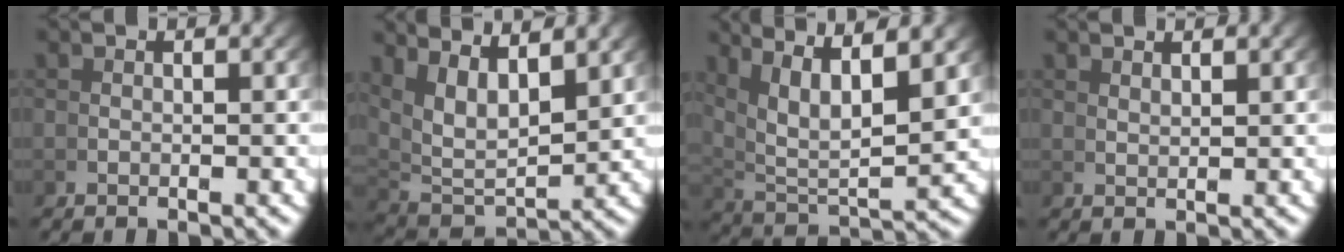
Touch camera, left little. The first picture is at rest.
{"total": 7.3, "force": [2.2, 4.3, 5.5], "torque": [-0.109, -0.021, 0.052]}
{"total": 8.8, "force": [3.8, 4.4, 6.6], "torque": [-0.130, -0.011, 0.072]}
{"total": 2.0, "force": [1.6, -1.2, -0.1], "torque": [0.010, 0.000, 0.037]}